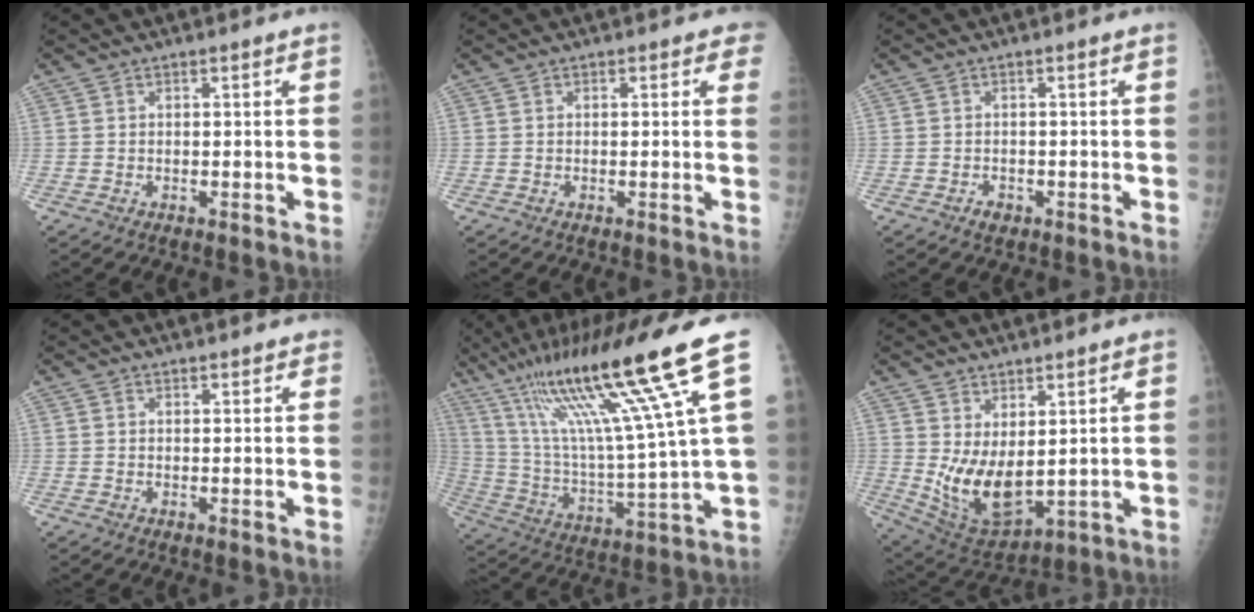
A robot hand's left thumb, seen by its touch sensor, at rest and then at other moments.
{"total": 2.5, "force": [1.6, 1.2, 1.5], "torque": [0.008, -0.003, 0.008]}
{"total": 1.1, "force": [-0.5, 0.8, 0.6], "torque": [-0.006, 0.001, -0.006]}
{"total": 2.0, "force": [1.8, 0.7, 0.7], "torque": [0.005, -0.003, 0.017]}
{"total": 24.1, "force": [13.6, 0.3, 19.9], "torque": [-0.345, -0.038, 0.236]}
{"total": 11.1, "force": [2.5, 5.1, 9.6], "torque": [-0.159, -0.036, 0.070]}